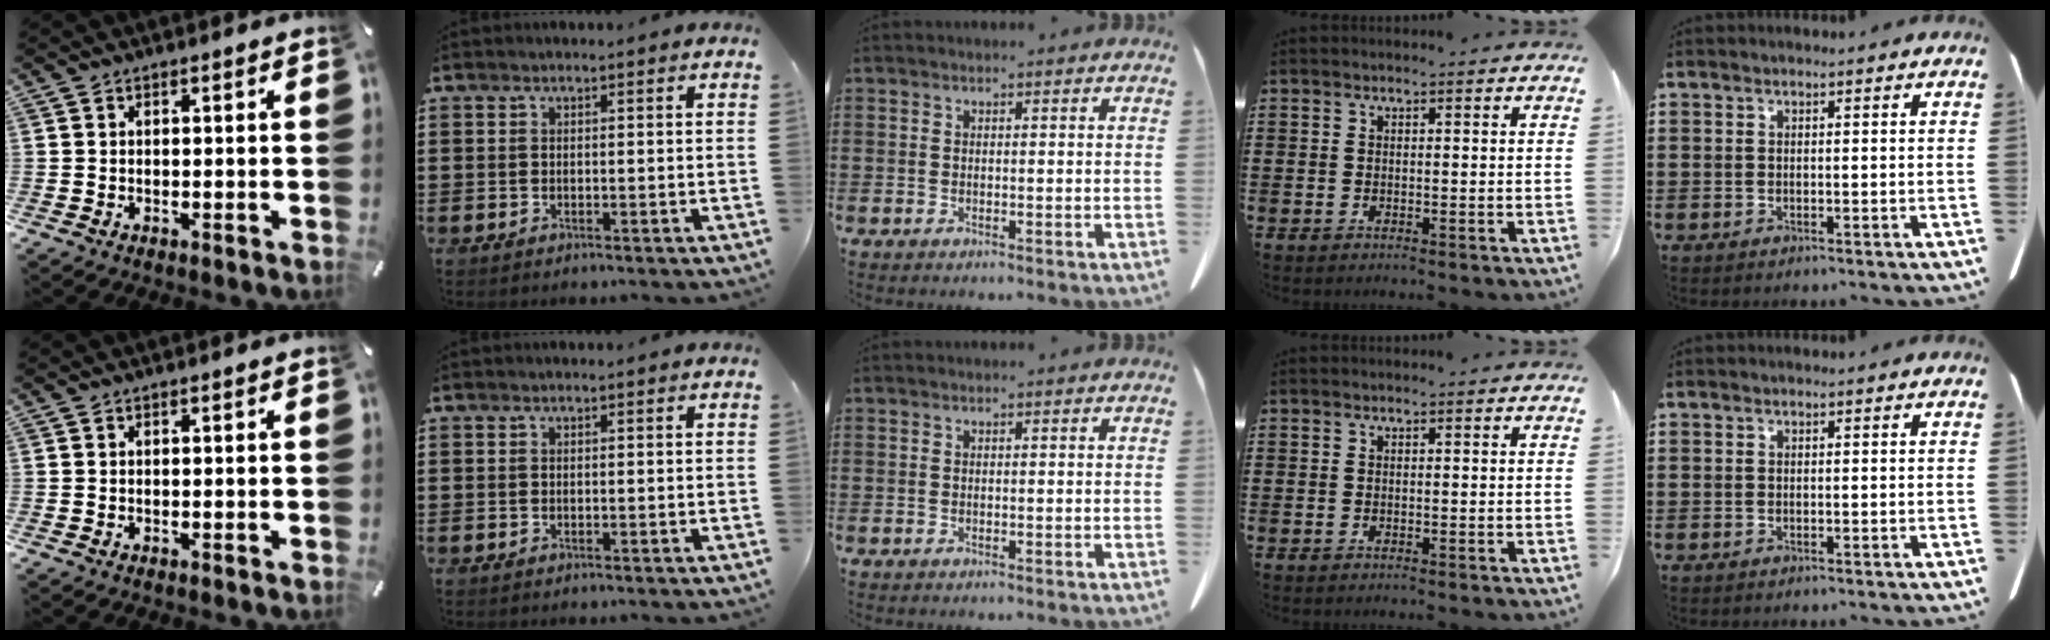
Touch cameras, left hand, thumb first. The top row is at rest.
{}